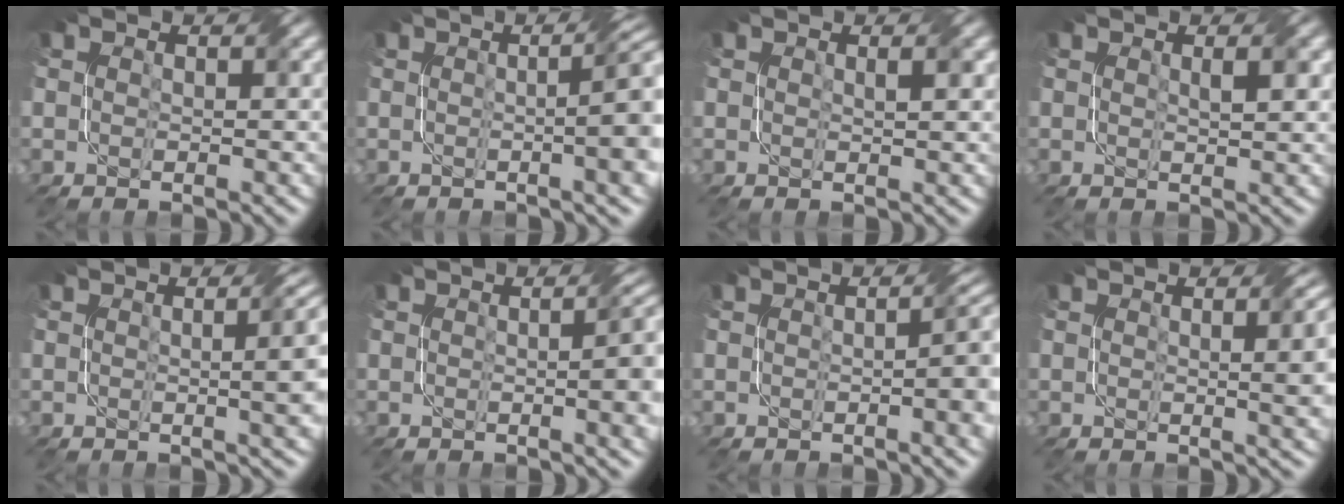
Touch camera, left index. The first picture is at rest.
{"total": 8.9, "force": [0.4, 3.1, 8.3], "torque": [-0.058, 0.023, -0.009]}
{"total": 0.8, "force": [0.4, 0.1, 0.7], "torque": [-0.010, 0.000, 0.007]}
{"total": 1.3, "force": [0.5, 0.2, 1.1], "torque": [-0.016, 0.001, 0.009]}
{"total": 8.1, "force": [0.5, 3.4, 7.3], "torque": [-0.031, 0.024, -0.001]}
{"total": 7.4, "force": [0.0, 2.9, 6.8], "torque": [-0.038, 0.015, -0.003]}
{"total": 6.2, "force": [-0.3, 2.1, 5.8], "torque": [-0.042, 0.008, -0.002]}
{"total": 6.0, "force": [0.7, 2.3, 5.5], "torque": [-0.032, 0.010, 0.011]}